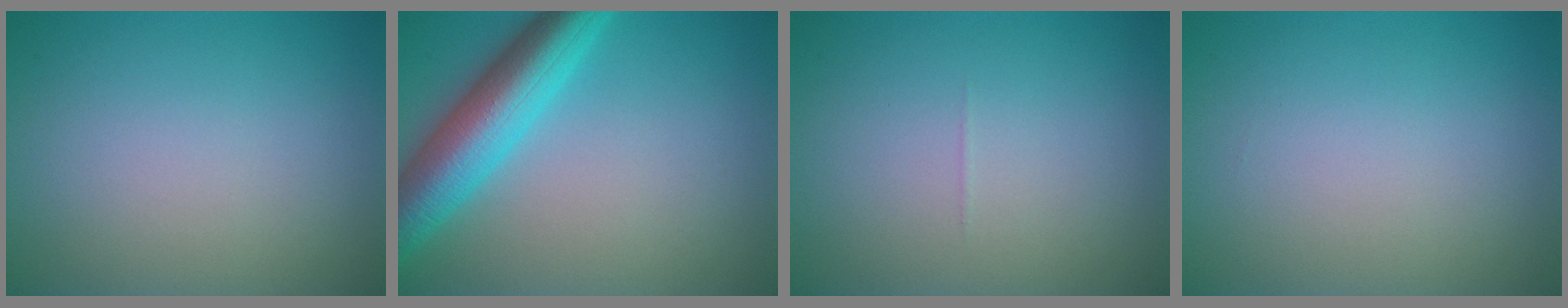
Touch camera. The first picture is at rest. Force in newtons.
{"total": 7.5, "press": 7.5, "slide": 0.3}
{"total": 0.0}
{"total": 0.0}